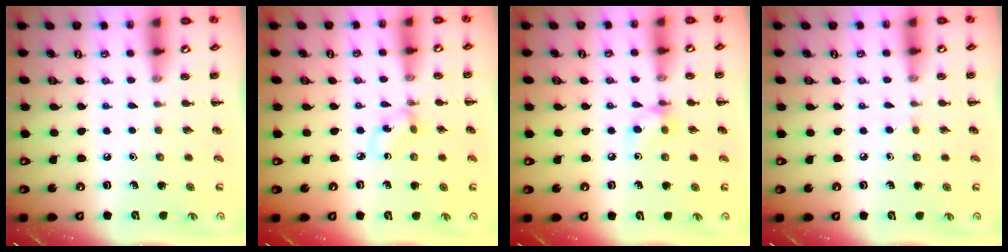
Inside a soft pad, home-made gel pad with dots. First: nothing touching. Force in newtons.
{"total": 1.8, "press": 1.7, "slide": 0.6}
{"total": 5.8, "press": 5.7, "slide": 0.6}
{"total": 1.6, "press": 1.4, "slide": 0.8}